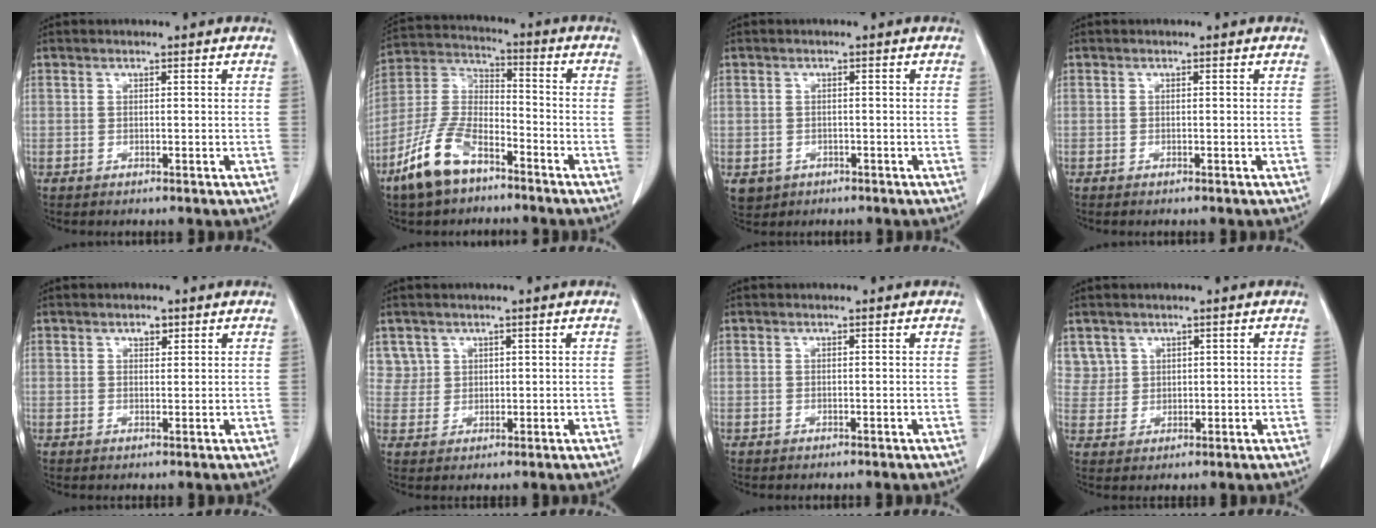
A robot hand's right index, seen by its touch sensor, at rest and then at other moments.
{"total": 13.1, "force": [-8.2, 5.6, 8.5], "torque": [-0.195, -0.002, -0.163]}
{"total": 6.2, "force": [-2.7, 5.3, 1.8], "torque": [-0.047, 0.001, -0.031]}
{"total": 0.5, "force": [-0.2, 0.3, 0.3], "torque": [-0.011, -0.001, -0.002]}
{"total": 2.1, "force": [1.2, 1.3, 1.1], "torque": [-0.022, 0.001, 0.022]}
{"total": 4.6, "force": [2.2, 4.0, -0.1], "torque": [0.013, 0.012, 0.048]}
{"total": 0.0}
{"total": 5.5, "force": [2.8, 4.8, 0.1], "torque": [0.004, 0.015, 0.063]}